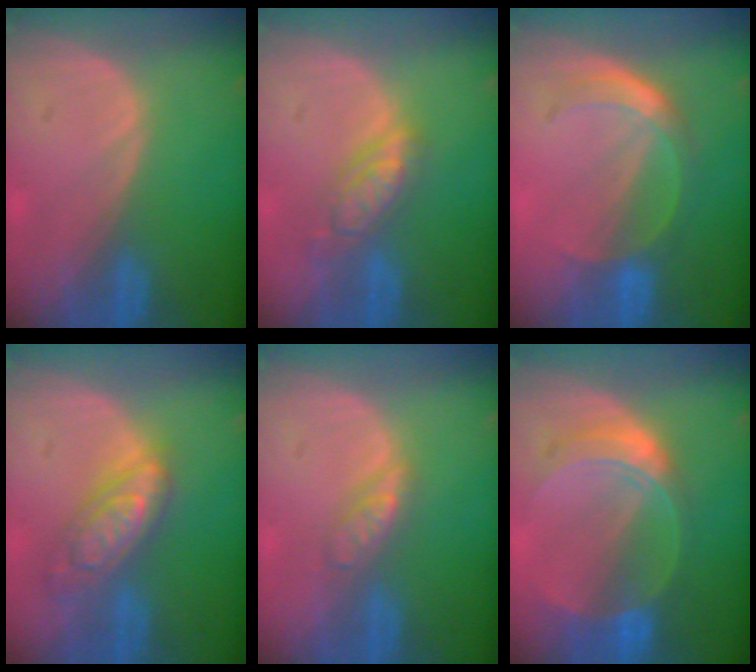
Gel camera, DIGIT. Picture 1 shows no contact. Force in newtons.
{"total": 5.5, "press": 5.0, "slide": 2.4}
{"total": 6.0, "press": 5.2, "slide": 3.1}
{"total": 7.4, "press": 7.4, "slide": 0.5}
{"total": 3.1, "press": 3.0, "slide": 0.3}
{"total": 7.6, "press": 6.8, "slide": 3.5}